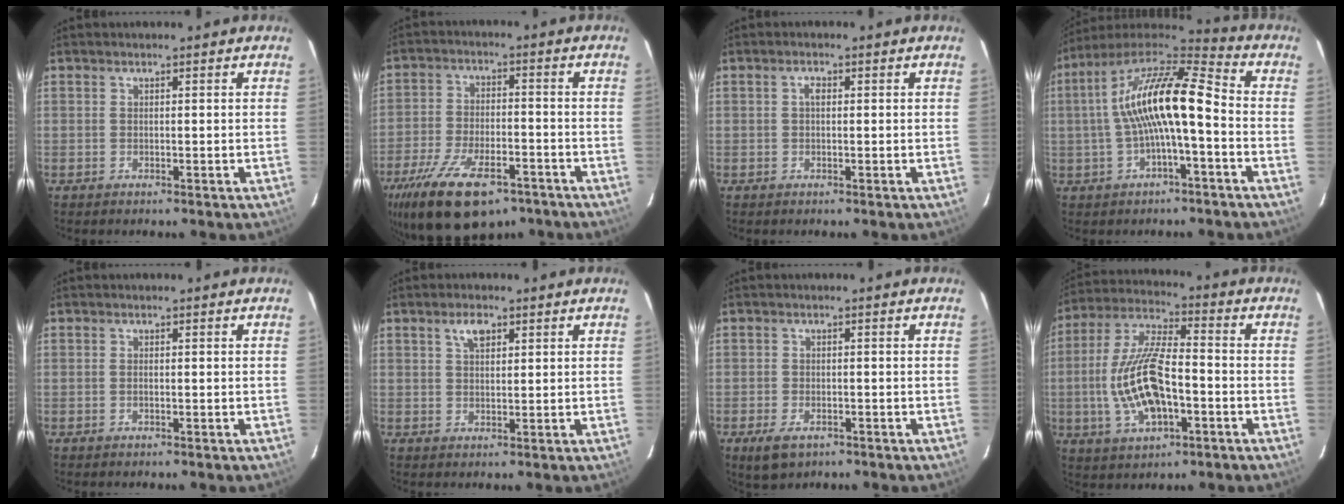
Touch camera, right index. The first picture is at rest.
{"total": 19.7, "force": [-12.7, 8.8, 12.2], "torque": [-0.252, -0.032, -0.205]}
{"total": 1.3, "force": [0.2, 0.7, 1.0], "torque": [-0.018, 0.006, 0.000]}
{"total": 15.3, "force": [-1.2, 3.7, 14.8], "torque": [-0.266, 0.022, -0.026]}
{"total": 0.6, "force": [-0.2, 0.2, 0.6], "torque": [-0.012, 0.001, -0.004]}
{"total": 3.3, "force": [1.7, 1.7, 2.3], "torque": [-0.040, 0.008, 0.032]}
{"total": 4.7, "force": [-2.7, 2.5, 2.9], "torque": [-0.067, -0.013, -0.044]}
{"total": 15.5, "force": [-3.6, 6.2, 13.8], "torque": [-0.295, 0.001, -0.062]}